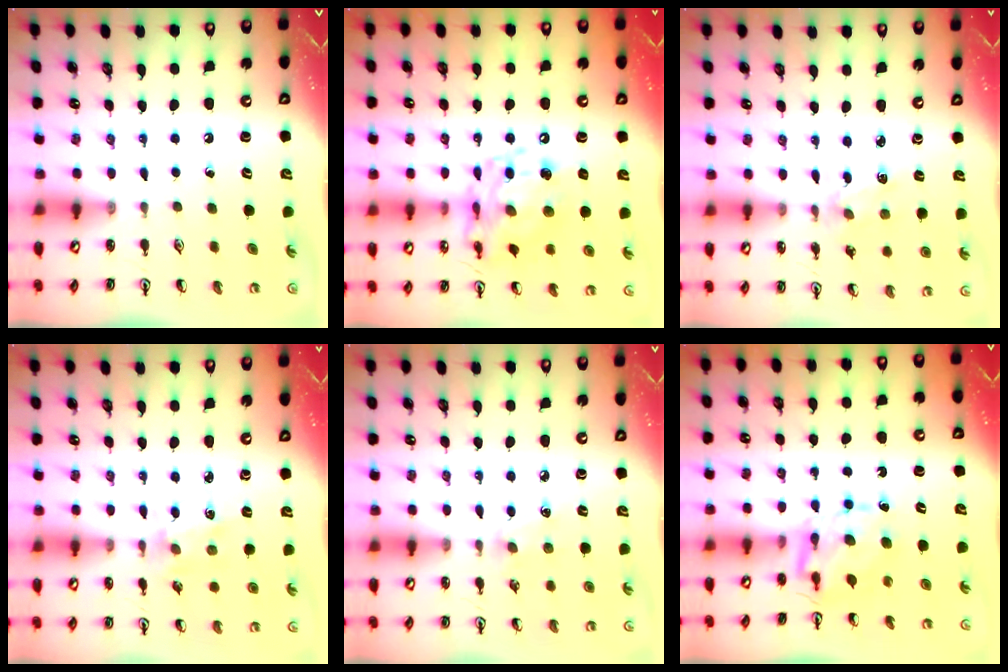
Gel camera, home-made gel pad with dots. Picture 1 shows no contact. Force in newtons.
{"total": 12.5, "press": 12.4, "slide": 1.1}
{"total": 1.9, "press": 1.9, "slide": 0.4}
{"total": 1.7, "press": 1.7, "slide": 0.3}
{"total": 5.6, "press": 5.5, "slide": 0.6}
{"total": 6.8, "press": 6.8, "slide": 0.4}